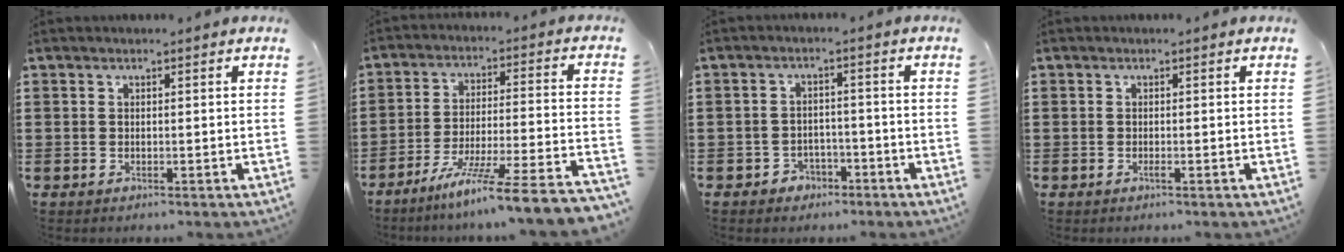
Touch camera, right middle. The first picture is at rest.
{"total": 9.9, "force": [-8.2, -1.3, 5.4], "torque": [-0.091, -0.009, -0.163]}
{"total": 2.6, "force": [-2.2, 1.4, 0.1], "torque": [-0.011, 0.002, -0.049]}
{"total": 0.5, "force": [-0.2, 0.0, 0.5], "torque": [-0.008, -0.002, -0.004]}